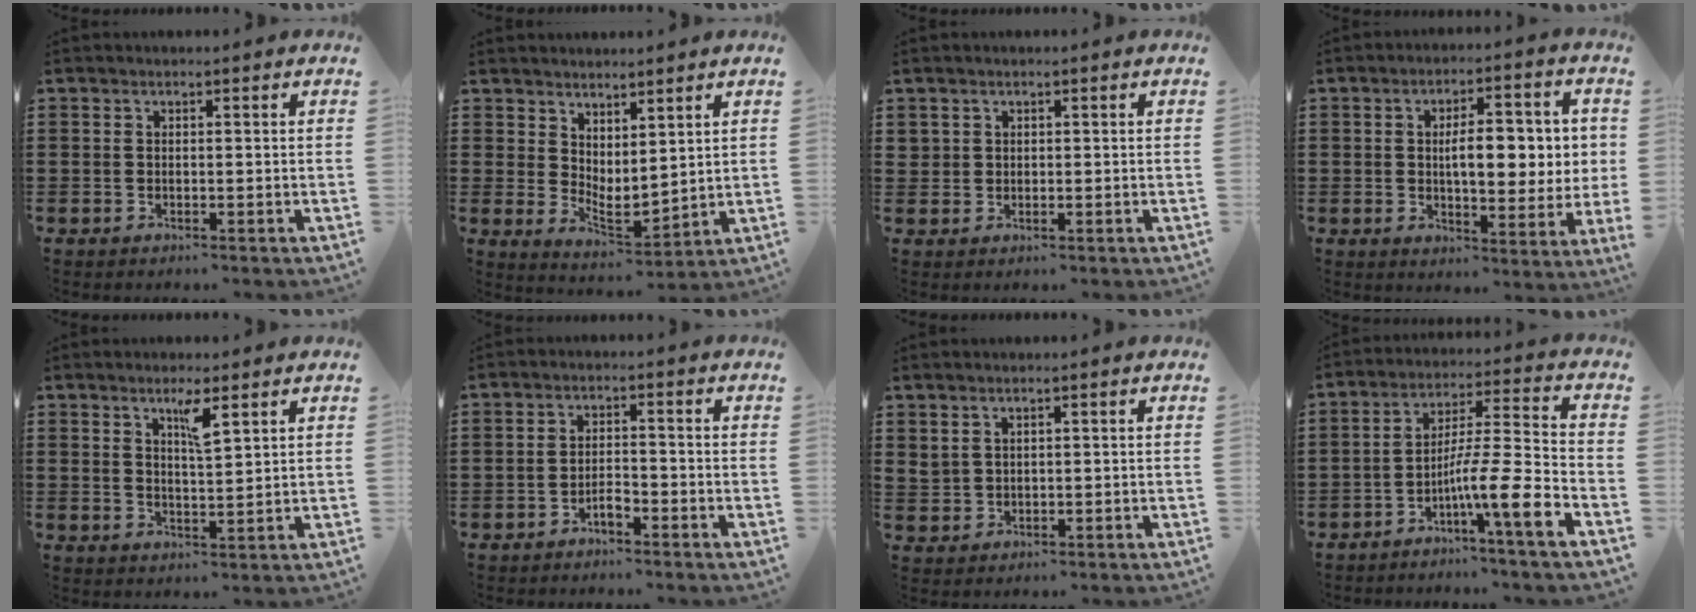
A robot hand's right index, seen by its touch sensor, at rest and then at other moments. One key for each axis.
{"total": 3.0, "fx": 2.6, "fy": 1.0, "fz": 1.0, "tx": -0.033, "ty": -0.016, "tz": 0.049}
{"total": 1.1, "fx": 0.7, "fy": 0.9, "fz": 0.1, "tx": -0.003, "ty": 0.002, "tz": 0.014}
{"total": 8.6, "fx": 1.1, "fy": 2.9, "fz": 8.1, "tx": -0.127, "ty": 0.001, "tz": 0.011}
{"total": 3.6, "fx": 2.2, "fy": 0.5, "fz": 2.8, "tx": -0.044, "ty": -0.004, "tz": 0.034}
{"total": 2.1, "fx": -1.7, "fy": 0.6, "fz": 1.1, "tx": -0.025, "ty": 0.003, "tz": -0.034}
{"total": 1.7, "fx": 1.4, "fy": 1.0, "fz": 0.3, "tx": -0.010, "ty": 0.003, "tz": 0.028}
{"total": 10.0, "fx": -5.3, "fy": 0.2, "fz": 8.5, "tx": -0.151, "ty": -0.013, "tz": -0.098}